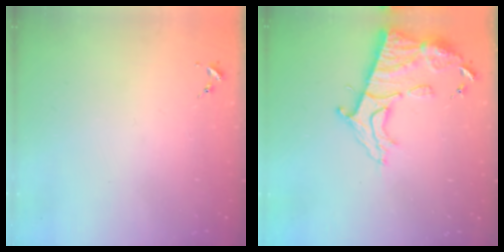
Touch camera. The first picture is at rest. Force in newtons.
{"total": 14.7, "press": 14.6, "slide": 1.3}